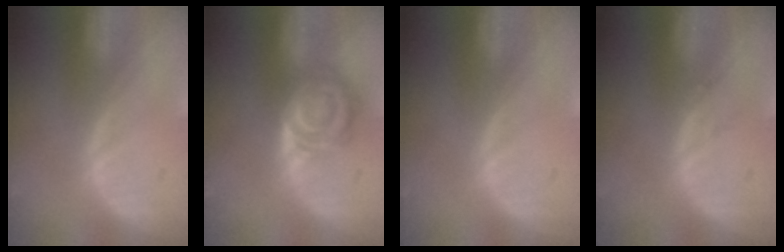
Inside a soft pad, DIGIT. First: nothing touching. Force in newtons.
{"total": 8.1, "press": 7.0, "slide": 3.9}
{"total": 0.0}
{"total": 0.7, "press": 0.7, "slide": 0.3}